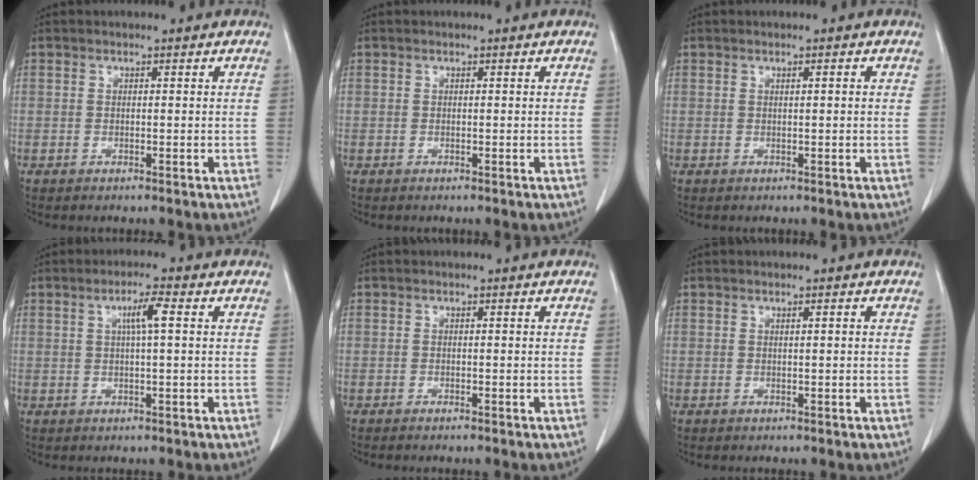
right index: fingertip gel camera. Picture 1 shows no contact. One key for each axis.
{"total": 0.0}
{"total": 0.9, "fx": 0.3, "fy": 0.1, "fz": 0.8, "tx": -0.015, "ty": 0.003, "tz": 0.004}
{"total": 3.6, "fx": 1.0, "fy": 0.3, "fz": 3.5, "tx": -0.062, "ty": 0.006, "tz": 0.016}
{"total": 1.2, "fx": -0.9, "fy": 0.0, "fz": 0.7, "tx": -0.012, "ty": -0.001, "tz": -0.009}
{"total": 0.7, "fx": 0.2, "fy": 0.0, "fz": 0.7, "tx": -0.013, "ty": 0.003, "tz": 0.003}